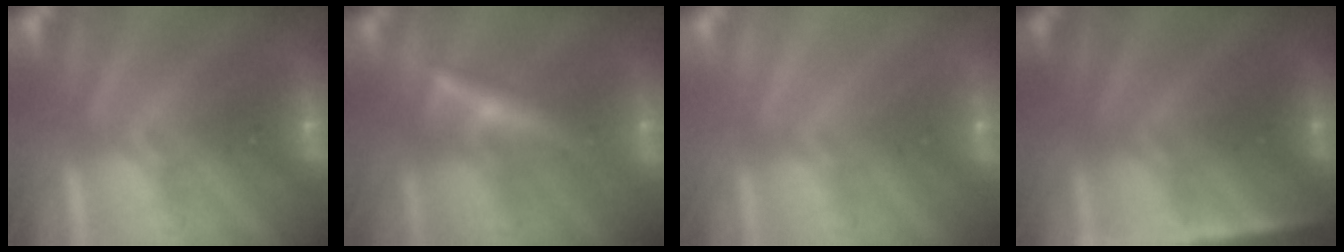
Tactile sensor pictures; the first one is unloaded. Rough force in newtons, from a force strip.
{"total": 2.4}
{"total": 3.1}
{"total": 4.7}